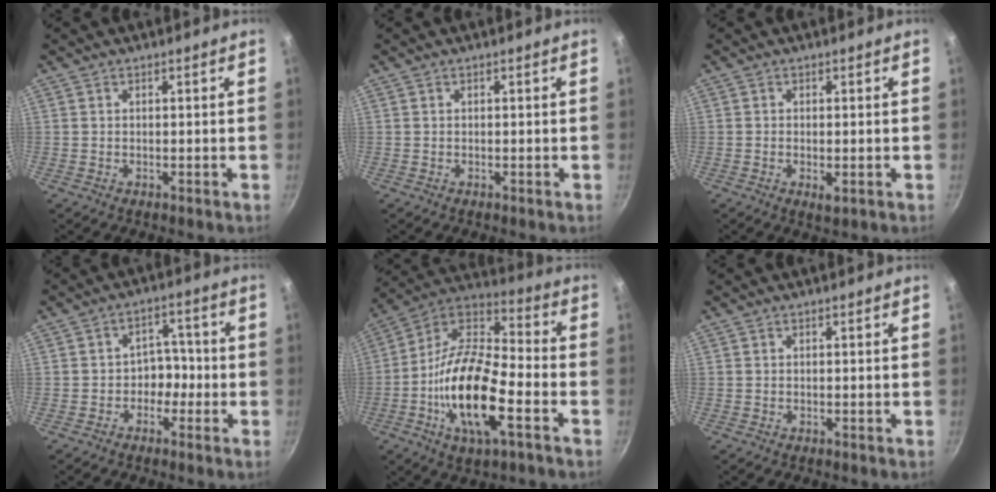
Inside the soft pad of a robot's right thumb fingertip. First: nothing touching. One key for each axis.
{"total": 0.0}
{"total": 2.1, "fx": -0.6, "fy": 0.9, "fz": 1.9, "tx": -0.035, "ty": -0.006, "tz": -0.009}
{"total": 4.7, "fx": -1.7, "fy": 3.8, "fz": 2.2, "tx": 0.018, "ty": 0.029, "tz": -0.031}
{"total": 20.1, "fx": -6.3, "fy": 7.8, "fz": 17.4, "tx": -0.320, "ty": 0.033, "tz": -0.136}
{"total": 0.0}